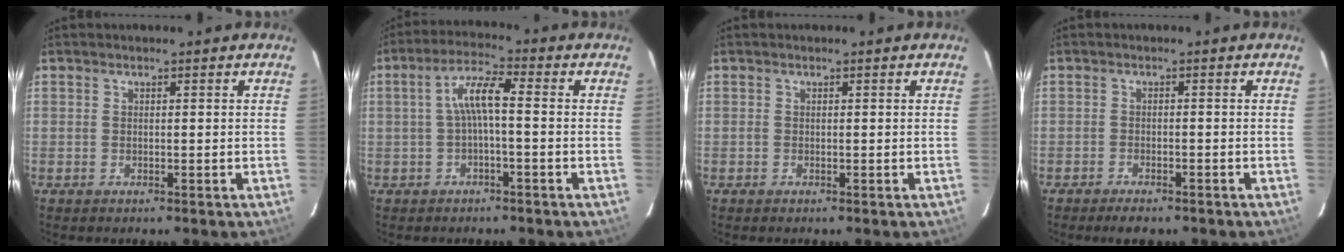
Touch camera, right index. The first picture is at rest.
{"total": 5.6, "force": [-0.7, 0.9, 5.5], "torque": [-0.115, 0.016, -0.012]}
{"total": 0.0}
{"total": 4.0, "force": [-3.1, 1.4, 1.9], "torque": [-0.044, -0.004, -0.048]}